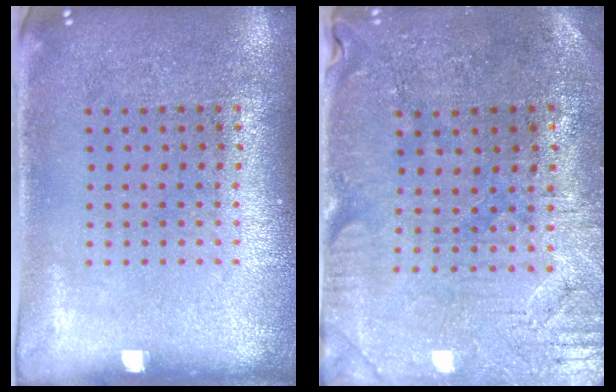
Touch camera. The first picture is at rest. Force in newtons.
{"total": 0.6, "press": 0.5, "slide": 0.3}